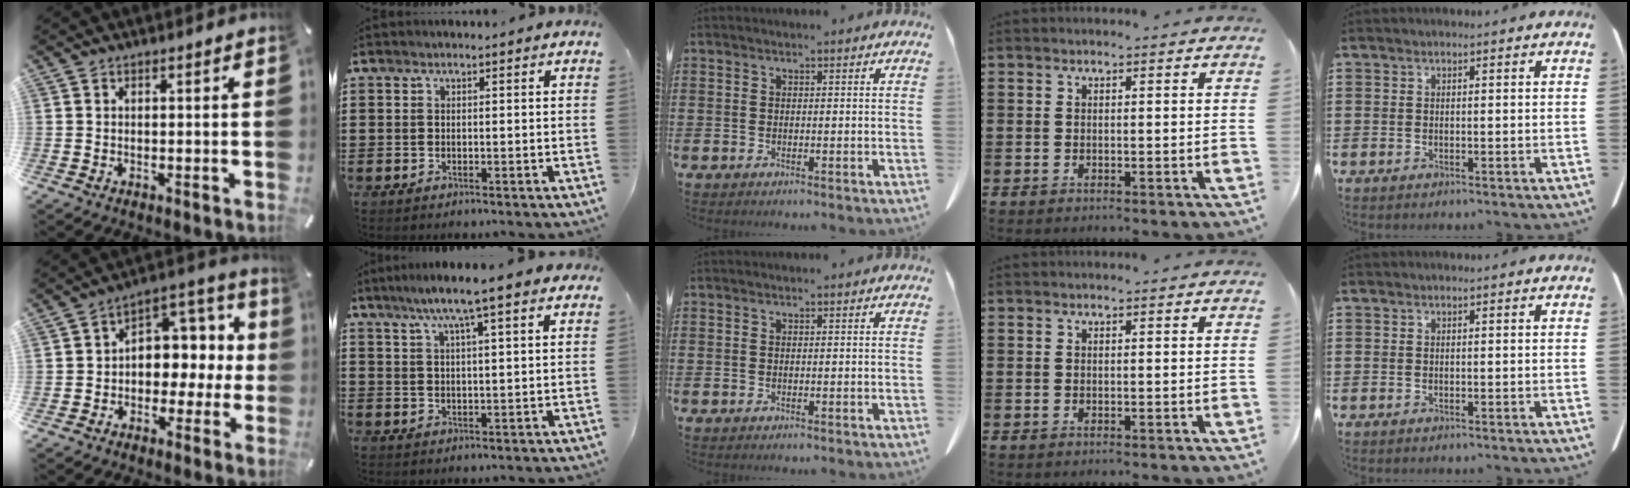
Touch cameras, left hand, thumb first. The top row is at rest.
{"thumb": {"total": 8.4, "force": [0.1, 7.5, 3.9], "torque": [-0.047, -0.003, 0.003]}, "index": {"total": 6.8, "force": [4.7, 0.2, 4.9], "torque": [-0.108, -0.002, 0.080]}}